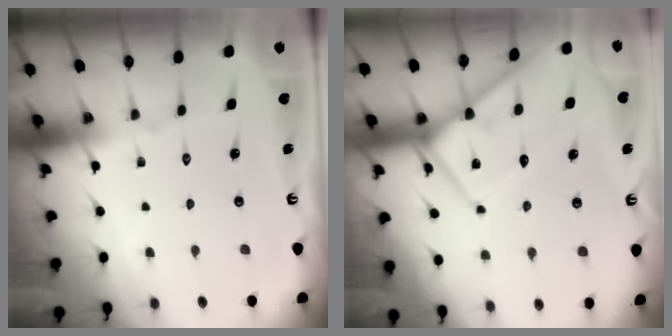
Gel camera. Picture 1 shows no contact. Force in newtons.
{"total": 10.2, "press": 10.1, "slide": 1.1}